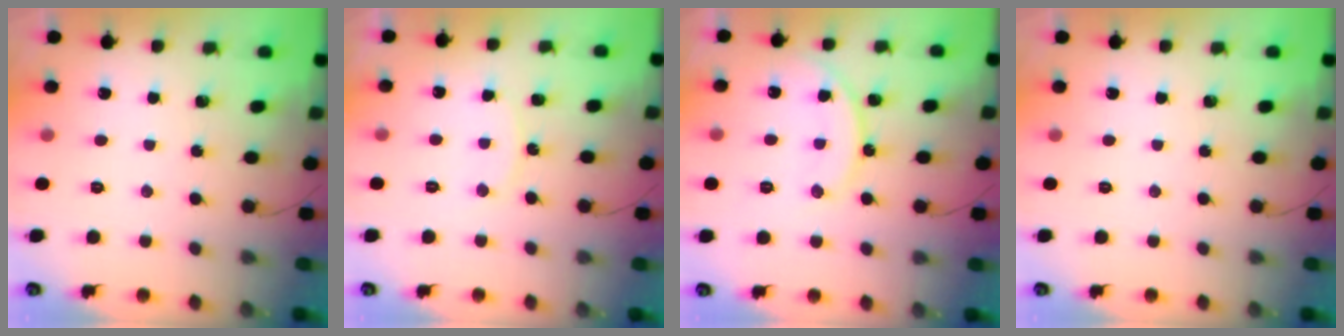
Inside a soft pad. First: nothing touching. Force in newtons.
{"total": 6.5, "press": 6.5, "slide": 0.4}
{"total": 12.2, "press": 12.1, "slide": 0.9}
{"total": 0.0}